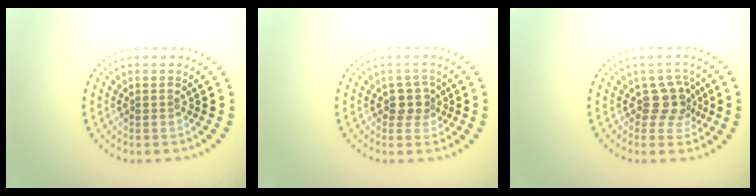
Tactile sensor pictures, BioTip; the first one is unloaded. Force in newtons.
{"total": 1.8, "press": 1.5, "slide": 1.0}
{"total": 2.6, "press": 1.9, "slide": 1.8}